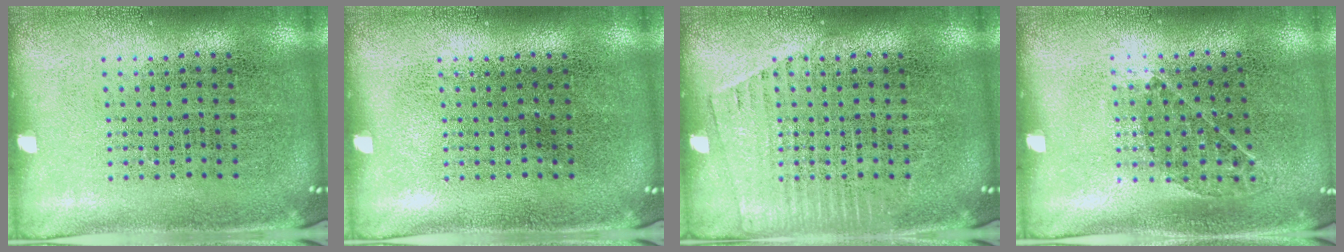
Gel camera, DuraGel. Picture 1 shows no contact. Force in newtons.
{"total": 0.0}
{"total": 1.2, "press": 1.2, "slide": 0.1}
{"total": 0.8, "press": 0.7, "slide": 0.4}